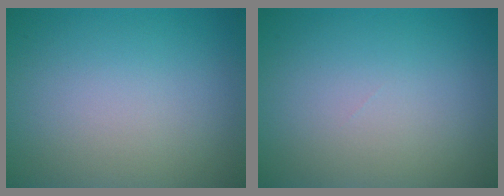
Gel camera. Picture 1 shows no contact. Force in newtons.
{"total": 0.0}